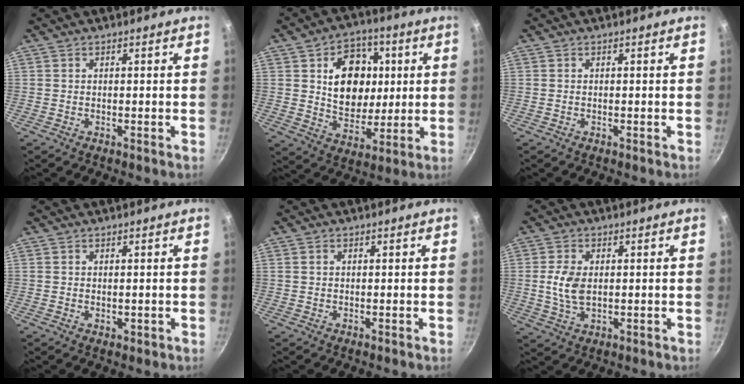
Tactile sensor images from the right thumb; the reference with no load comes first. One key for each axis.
{"total": 15.4, "fx": 3.0, "fy": 11.7, "fz": 9.5, "tx": -0.097, "ty": -0.011, "tz": 0.051}
{"total": 0.0}
{"total": 0.9, "fx": 0.1, "fy": 0.5, "fz": 0.7, "tx": -0.007, "ty": -0.003, "tz": 0.002}
{"total": 0.8, "fx": 0.2, "fy": 0.6, "fz": 0.4, "tx": -0.005, "ty": 0.004, "tz": 0.004}
{"total": 6.2, "fx": 0.5, "fy": 3.8, "fz": 4.8, "tx": -0.098, "ty": -0.003, "tz": 0.010}